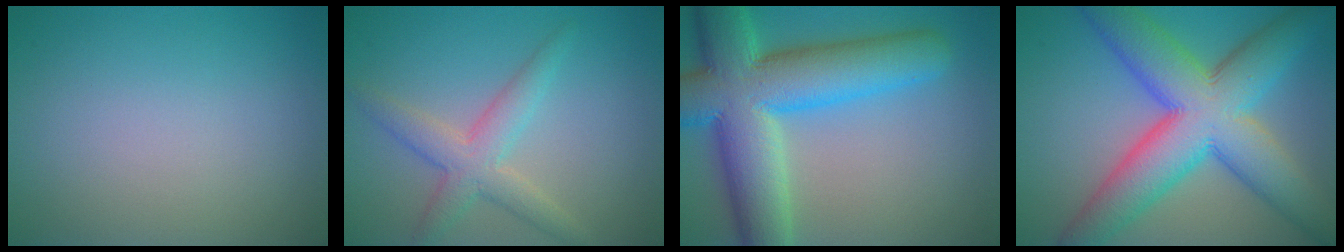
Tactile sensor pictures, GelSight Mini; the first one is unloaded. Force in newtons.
{"total": 3.8, "press": 3.8, "slide": 0.1}
{"total": 12.7, "press": 12.7, "slide": 0.5}
{"total": 12.0, "press": 12.0, "slide": 0.5}